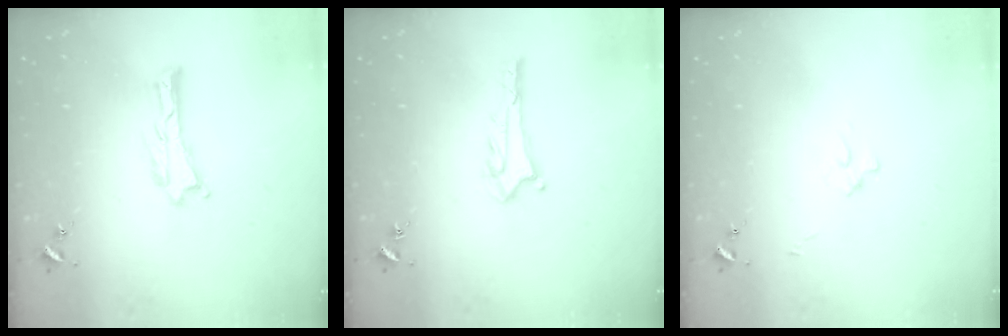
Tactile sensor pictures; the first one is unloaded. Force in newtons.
{"total": 2.8, "press": 2.8, "slide": 0.2}
{"total": 2.5, "press": 2.5, "slide": 0.3}